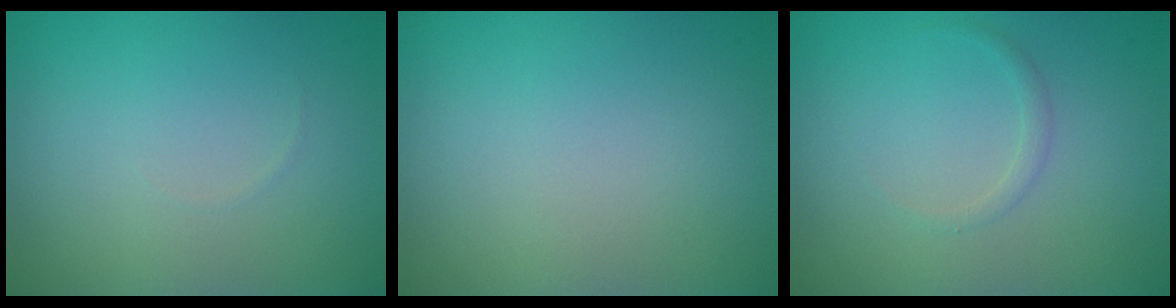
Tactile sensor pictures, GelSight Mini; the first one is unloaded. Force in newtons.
{"total": 0.0}
{"total": 0.8, "press": 0.8, "slide": 0.0}